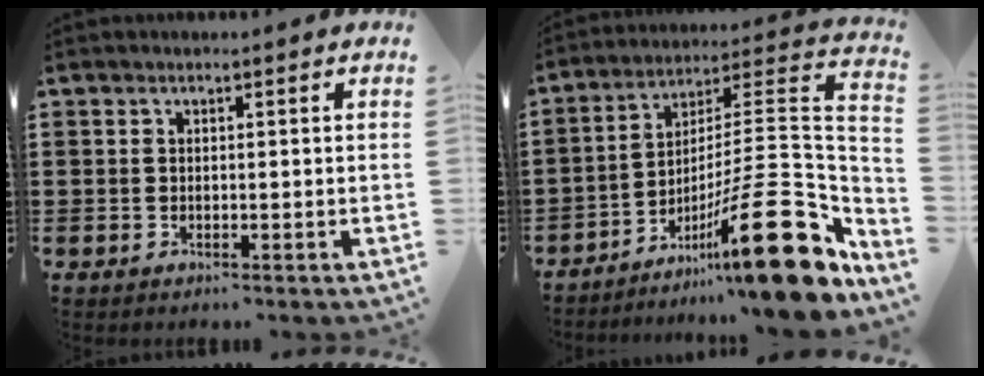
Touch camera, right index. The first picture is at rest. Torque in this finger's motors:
{"motor_torque": [1.16, -0.97, 0.17, 0.01]}